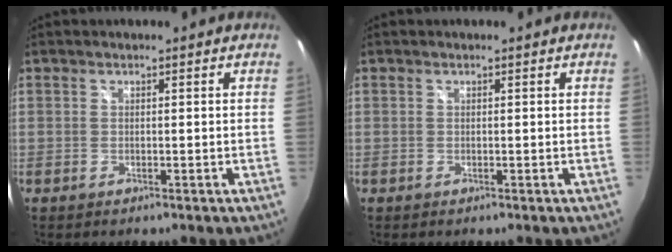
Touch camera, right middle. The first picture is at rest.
{"total": 0.0}